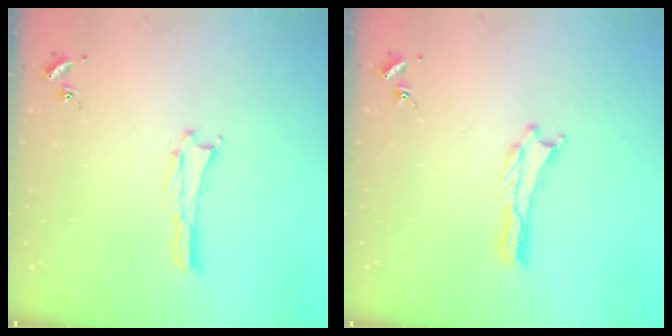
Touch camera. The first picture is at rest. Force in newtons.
{"total": 0.0}